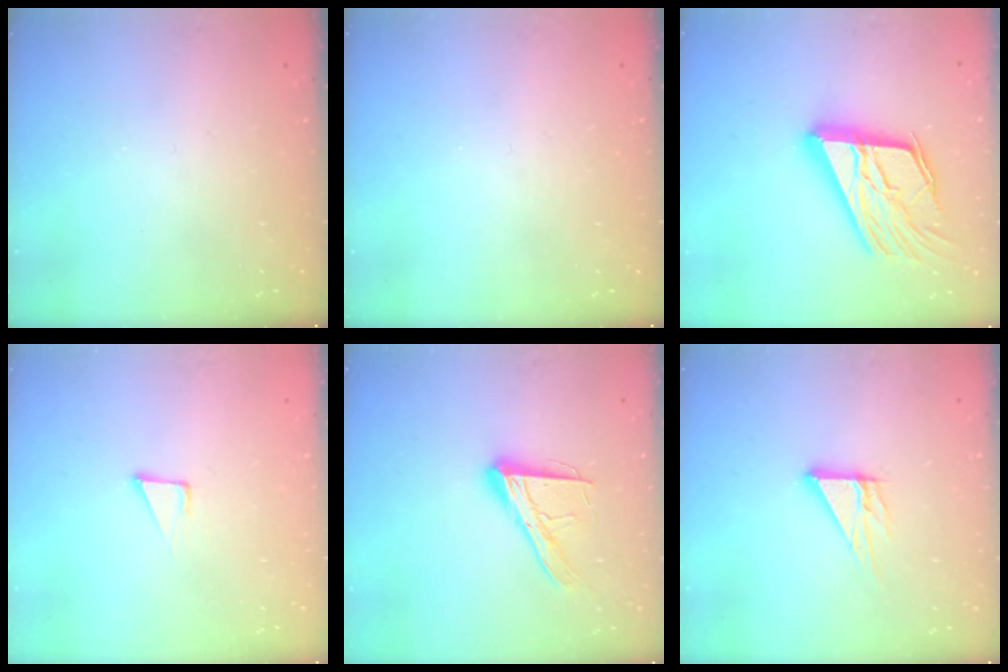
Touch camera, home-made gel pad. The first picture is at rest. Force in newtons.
{"total": 0.0}
{"total": 22.6, "press": 22.3, "slide": 3.2}
{"total": 4.7, "press": 4.7, "slide": 0.3}
{"total": 14.9, "press": 14.8, "slide": 1.4}
{"total": 7.0, "press": 7.0, "slide": 0.5}